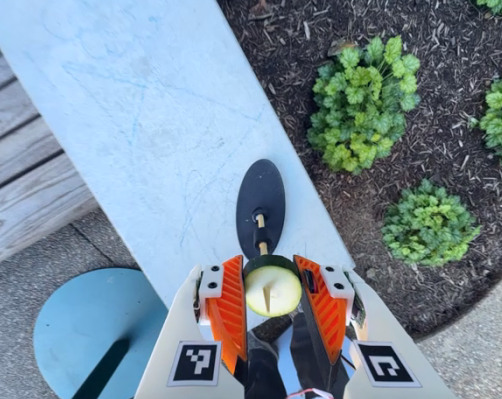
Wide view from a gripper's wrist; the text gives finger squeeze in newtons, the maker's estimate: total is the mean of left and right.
{"total": 13.1, "left": 13.1, "right": 13.2}